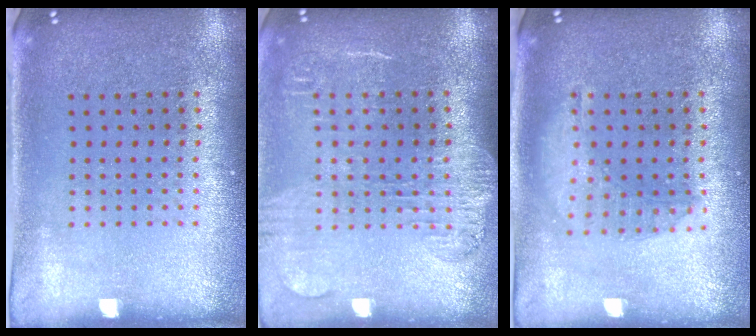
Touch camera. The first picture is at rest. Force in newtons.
{"total": 1.8, "press": 1.5, "slide": 1.0}
{"total": 1.3, "press": 1.3, "slide": 0.4}